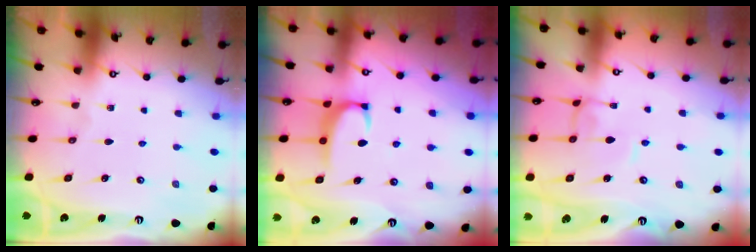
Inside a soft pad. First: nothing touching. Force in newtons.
{"total": 2.3, "press": 2.2, "slide": 0.6}
{"total": 1.1, "press": 1.0, "slide": 0.3}